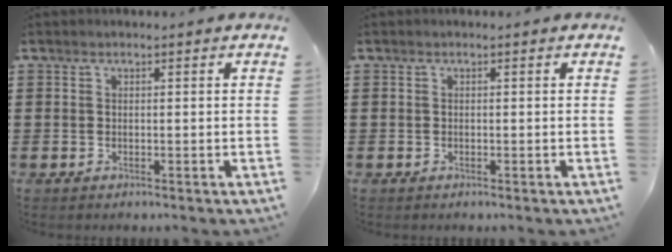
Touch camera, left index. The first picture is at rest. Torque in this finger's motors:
{"motor_torque": [0.26, 0.20, 0.04, 0.01]}